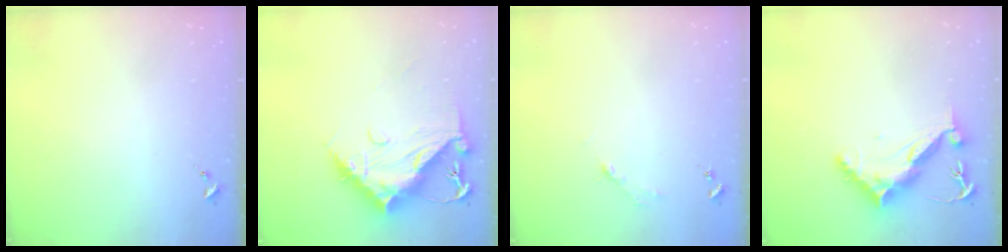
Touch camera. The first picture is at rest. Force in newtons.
{"total": 15.4, "press": 15.3, "slide": 1.6}
{"total": 2.7, "press": 2.7, "slide": 0.4}
{"total": 10.7, "press": 10.6, "slide": 0.9}